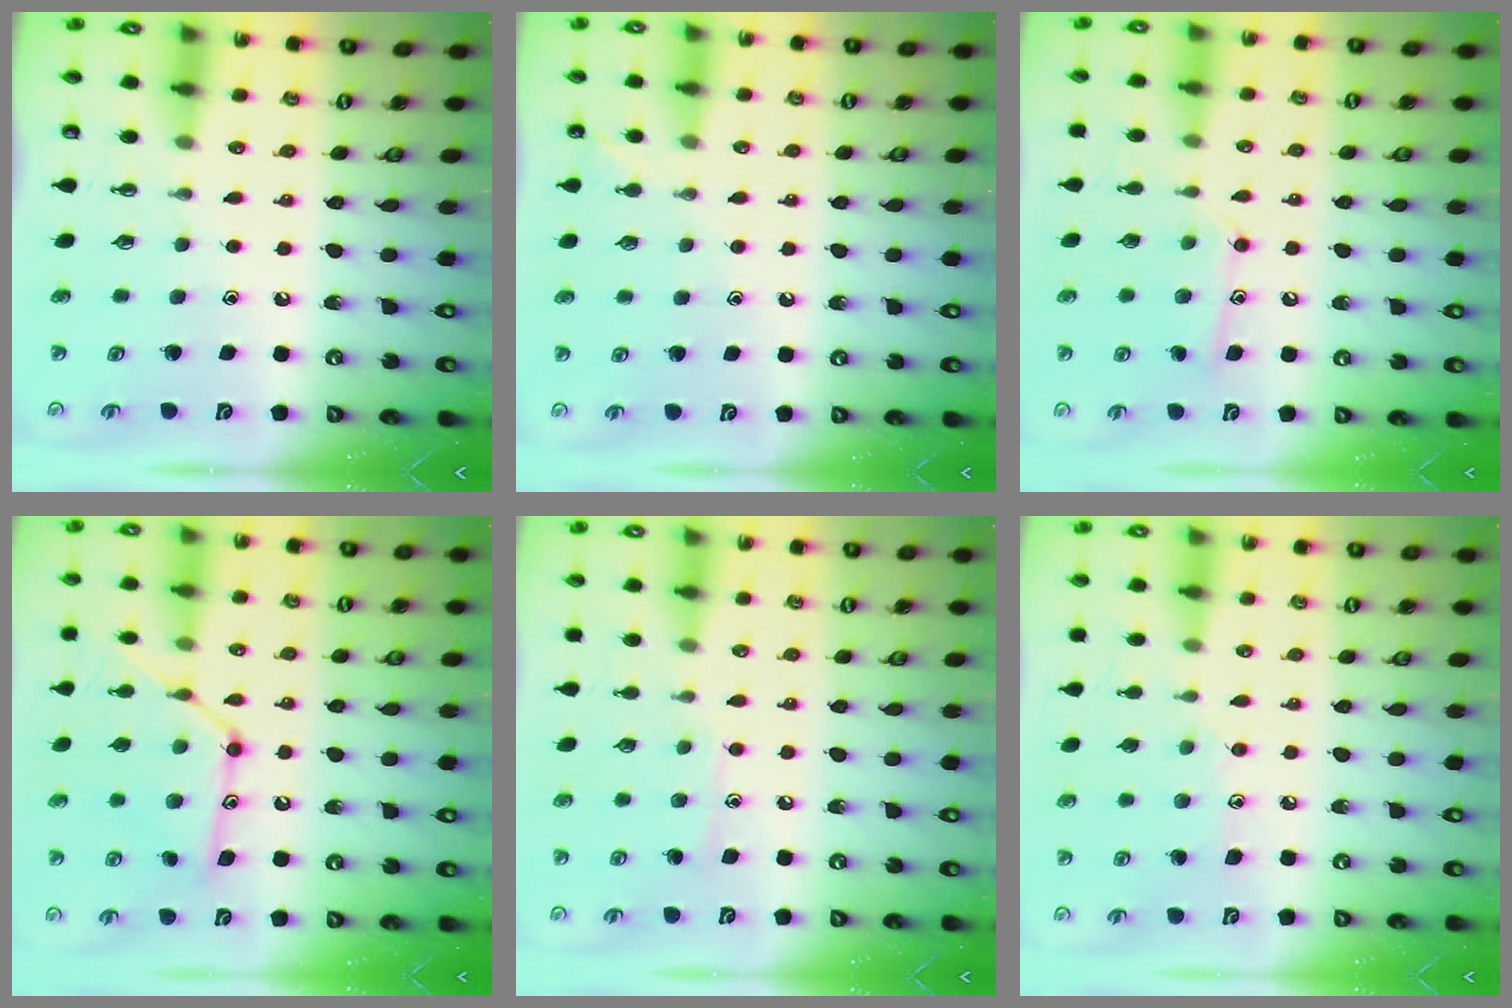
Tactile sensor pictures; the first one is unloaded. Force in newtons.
{"total": 2.9, "press": 2.9, "slide": 0.3}
{"total": 9.5, "press": 9.5, "slide": 0.7}
{"total": 15.1, "press": 15.1, "slide": 1.0}
{"total": 6.9, "press": 6.9, "slide": 0.6}
{"total": 7.4, "press": 7.4, "slide": 0.4}